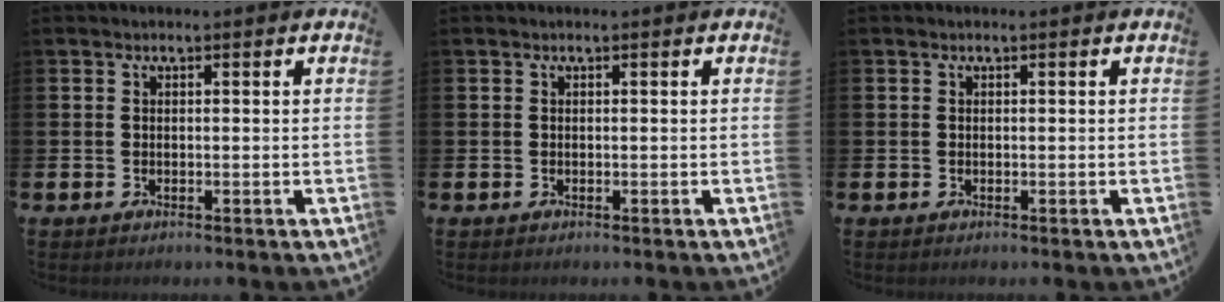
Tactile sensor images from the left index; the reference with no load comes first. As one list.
[{"total": 0.0}, {"total": 0.0}]